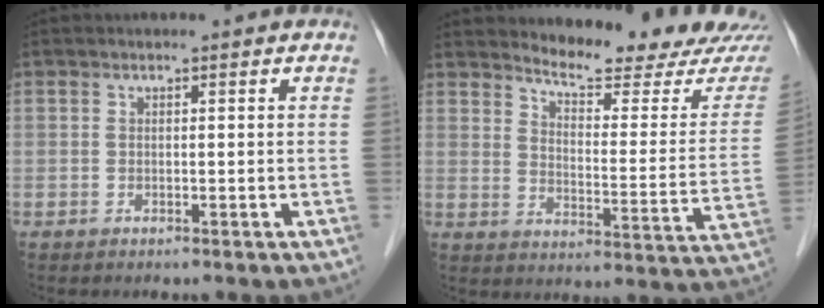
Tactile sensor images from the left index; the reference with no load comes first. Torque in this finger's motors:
{"motor_torque": [0.21, -0.29, 0.30, 0.04]}